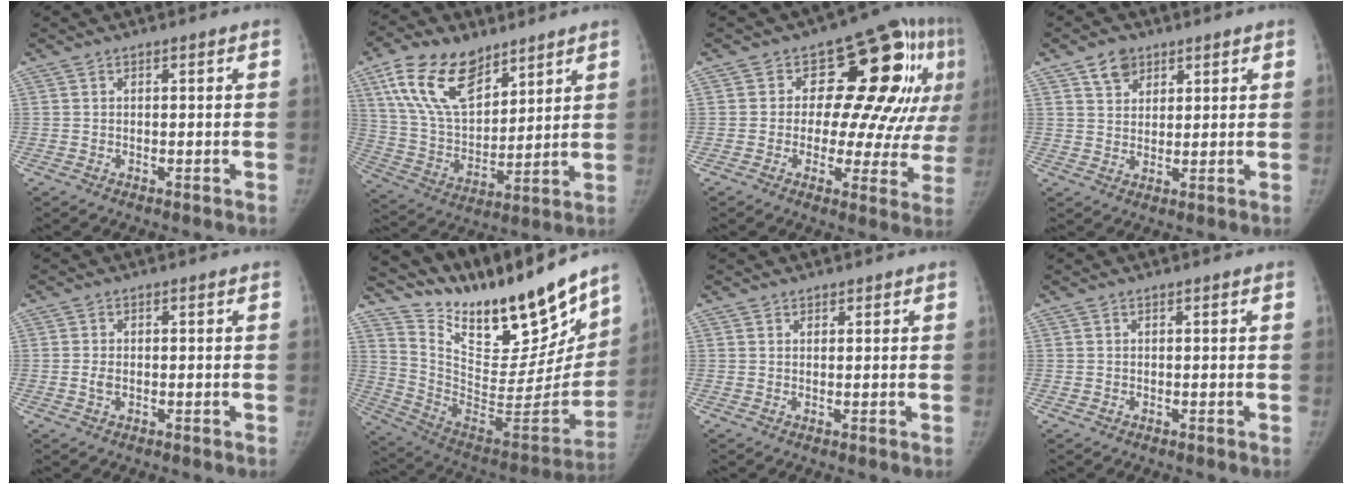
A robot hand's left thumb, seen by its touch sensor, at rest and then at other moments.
{"total": 17.8, "force": [10.6, 9.4, 10.7], "torque": [-0.168, -0.039, 0.206]}
{"total": 19.8, "force": [5.6, 10.8, 15.6], "torque": [-0.136, -0.003, 0.066]}
{"total": 5.0, "force": [3.1, 3.5, 1.7], "torque": [-0.007, -0.019, 0.056]}
{"total": 1.8, "force": [-0.3, 1.2, 1.3], "torque": [-0.026, 0.000, -0.007]}
{"total": 29.6, "force": [23.2, 8.7, 16.1], "torque": [-0.223, -0.116, 0.372]}
{"total": 1.0, "force": [0.8, 0.6, 0.0], "torque": [0.015, -0.005, 0.008]}
{"total": 0.0}